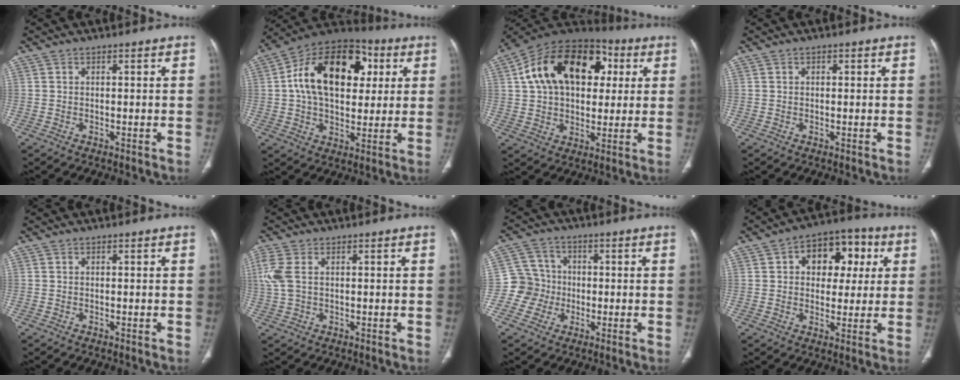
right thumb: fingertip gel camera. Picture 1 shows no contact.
{"total": 22.1, "force": [4.8, 14.1, 16.4], "torque": [-0.243, 0.016, 0.068]}
{"total": 23.5, "force": [6.2, 15.5, 16.6], "torque": [-0.254, 0.029, 0.095]}
{"total": 0.6, "force": [0.2, 0.4, 0.3], "torque": [-0.003, 0.001, 0.002]}
{"total": 0.0}
{"total": 5.5, "force": [1.3, 3.3, 4.3], "torque": [-0.136, 0.013, 0.030]}
{"total": 7.1, "force": [-1.3, 6.9, 0.9], "torque": [0.019, 0.017, -0.031]}
{"total": 12.9, "force": [3.6, 8.8, 8.8], "torque": [-0.071, 0.015, 0.047]}